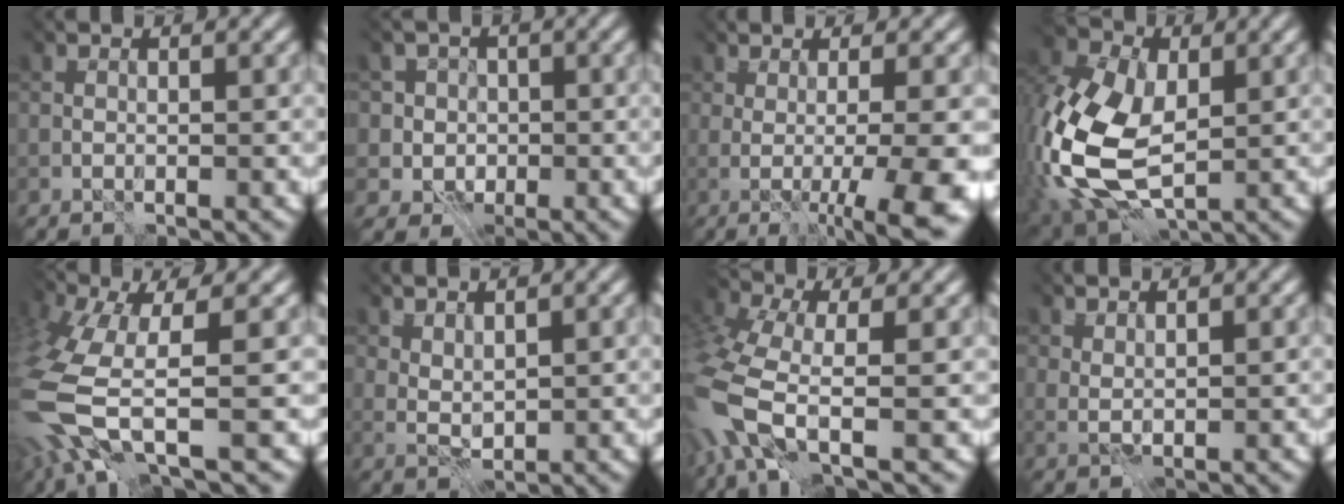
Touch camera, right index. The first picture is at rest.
{"total": 4.5, "force": [1.0, 4.4, 0.7], "torque": [-0.001, 0.021, 0.003]}
{"total": 7.3, "force": [-1.4, 1.6, 7.0], "torque": [-0.076, -0.010, -0.008]}
{"total": 12.8, "force": [-1.1, 8.1, 9.8], "torque": [-0.233, -0.011, -0.027]}
{"total": 8.8, "force": [-2.5, 3.7, 7.6], "torque": [-0.211, -0.029, -0.050]}
{"total": 1.5, "force": [1.3, 0.3, 0.5], "torque": [-0.013, -0.003, 0.029]}
{"total": 7.5, "force": [-2.6, 3.6, 6.1], "torque": [-0.162, -0.012, -0.064]}
{"total": 1.0, "force": [1.0, -0.3, 0.0], "torque": [-0.007, -0.001, 0.021]}